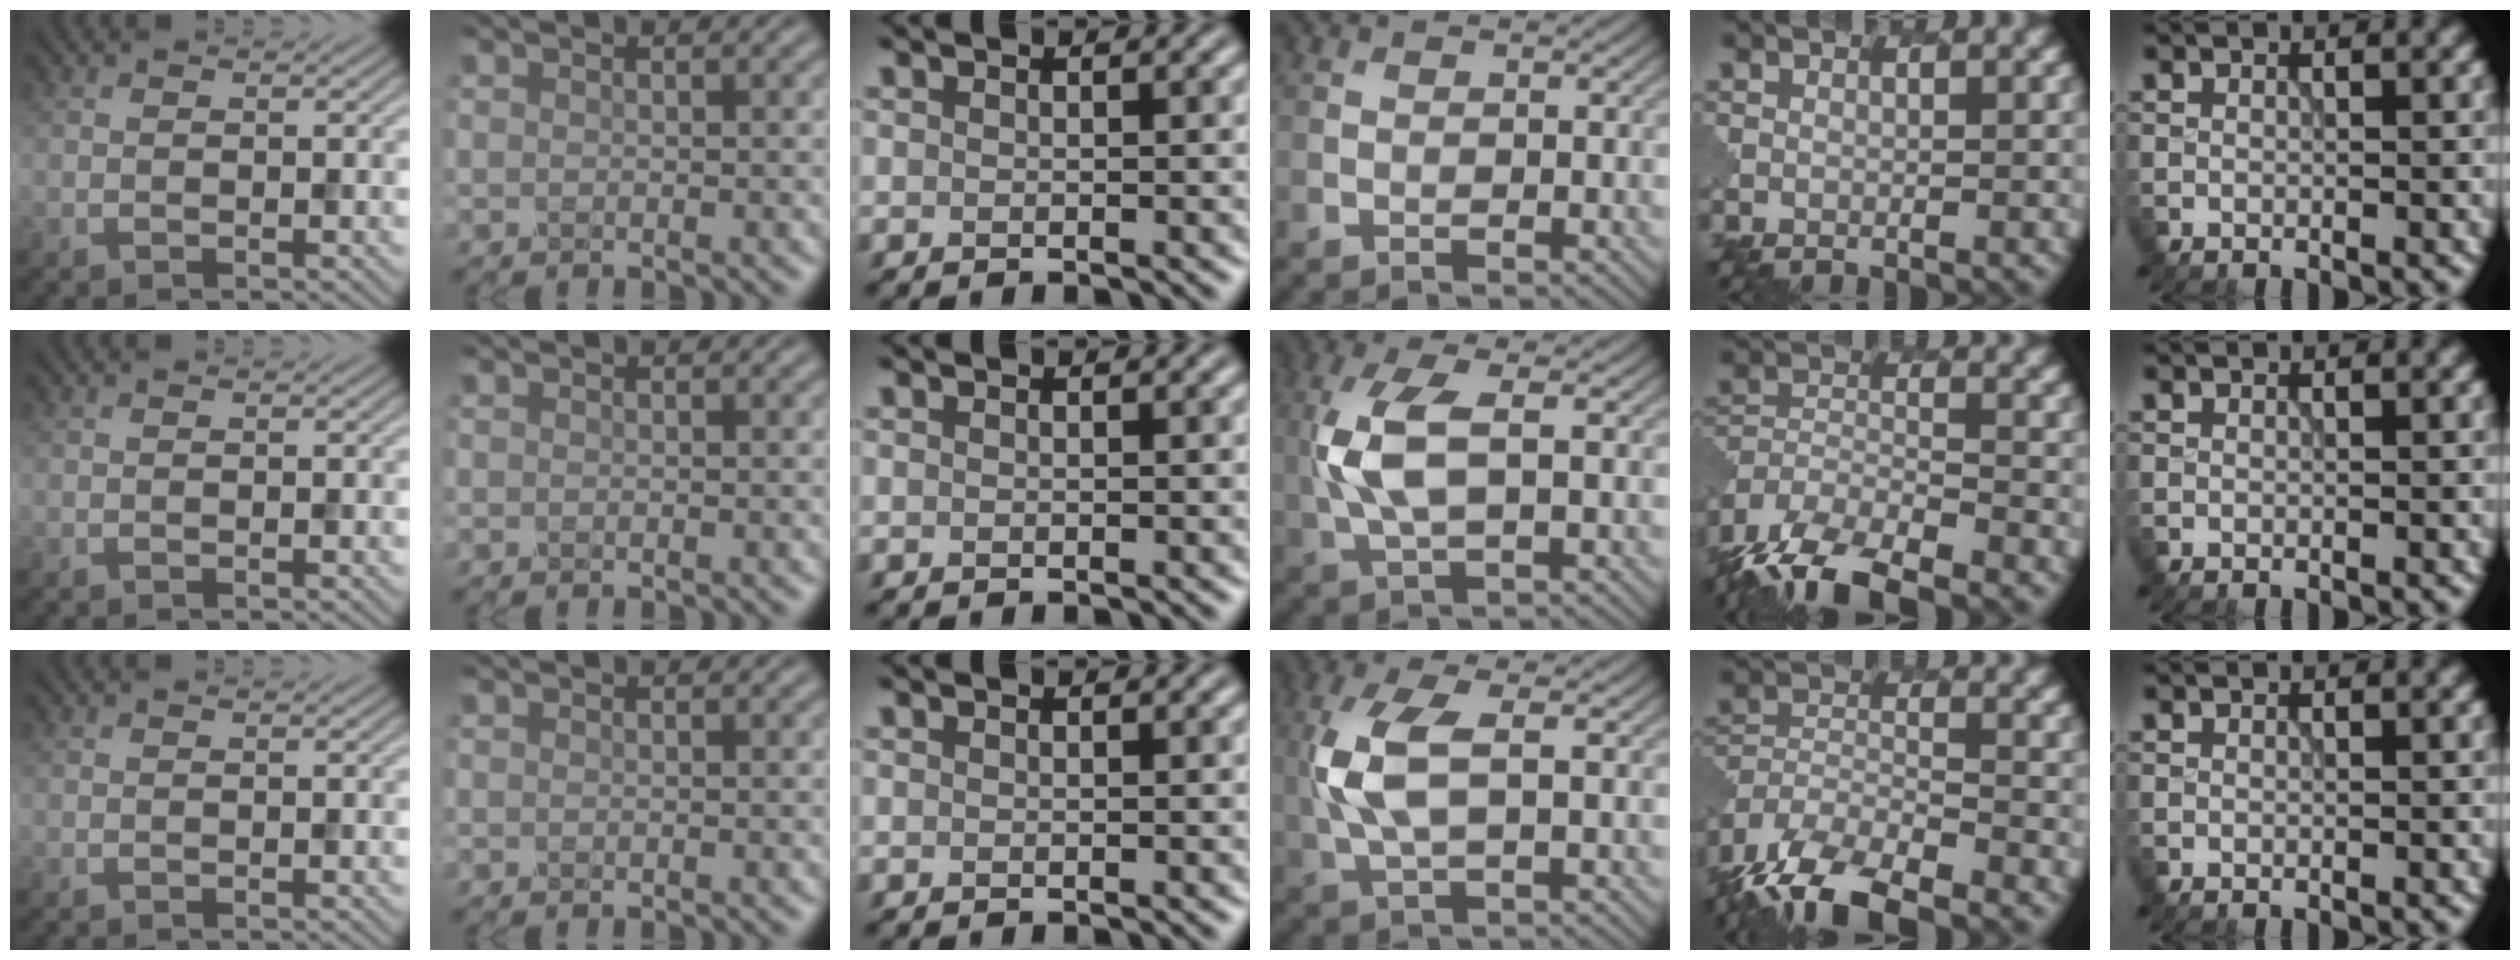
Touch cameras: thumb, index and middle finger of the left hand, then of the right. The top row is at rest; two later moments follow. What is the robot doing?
{"motion": "extract", "object": "pen bag"}